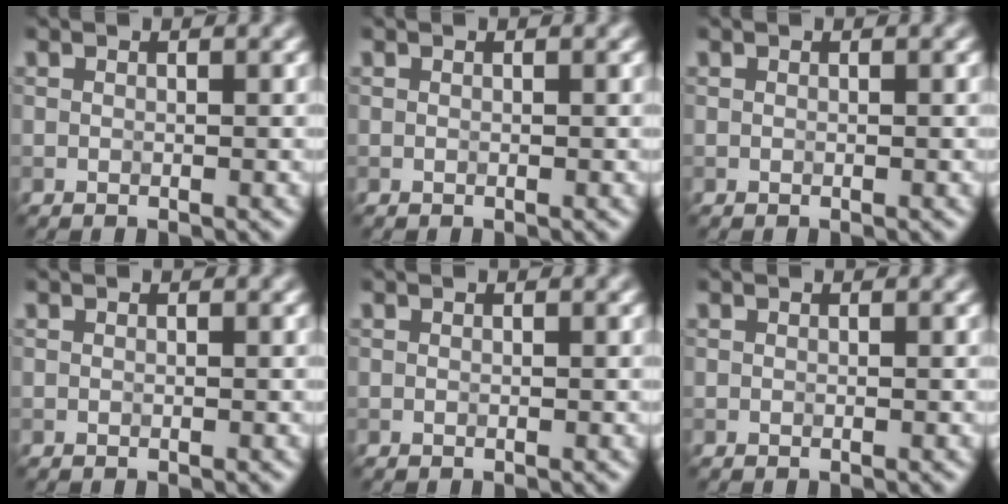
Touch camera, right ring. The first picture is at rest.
{"total": 0.0}
{"total": 0.0}
{"total": 0.0}
{"total": 0.0}
{"total": 0.0}